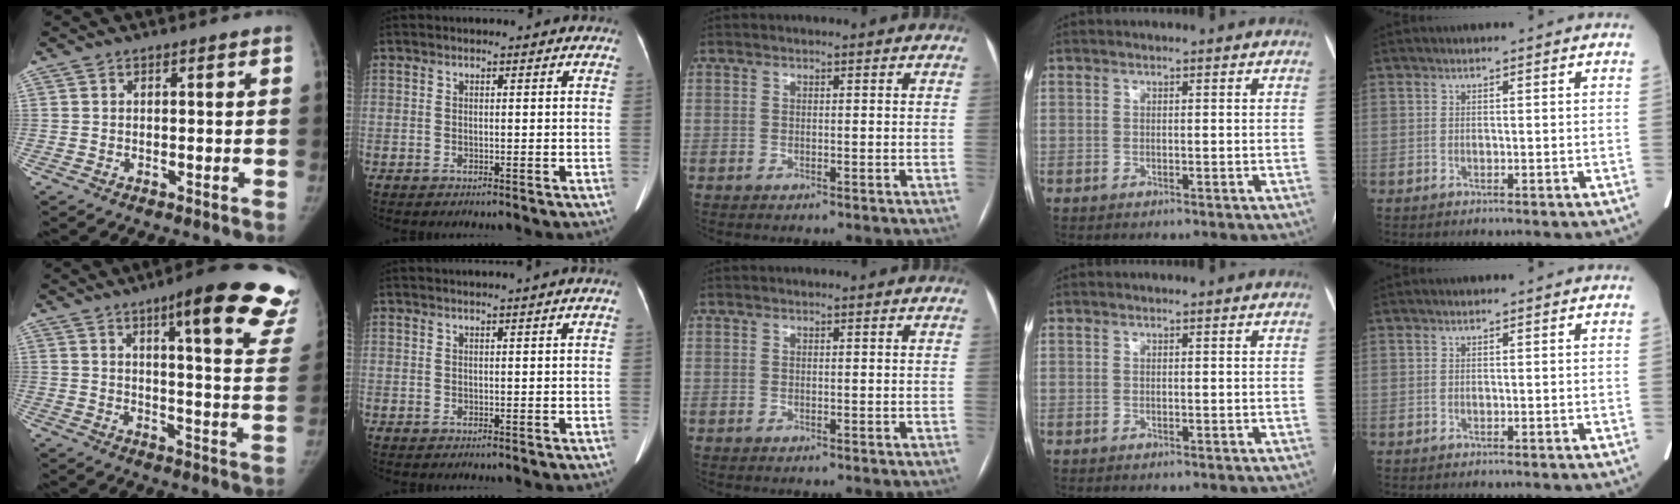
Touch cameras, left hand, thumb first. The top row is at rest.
{"thumb": {"total": 24.0, "force": [15.5, 4.3, 17.9], "torque": [-0.187, -0.069, 0.186]}, "index": {"total": 1.6, "force": [1.2, -0.5, 1.0], "torque": [-0.017, 0.005, 0.026]}}